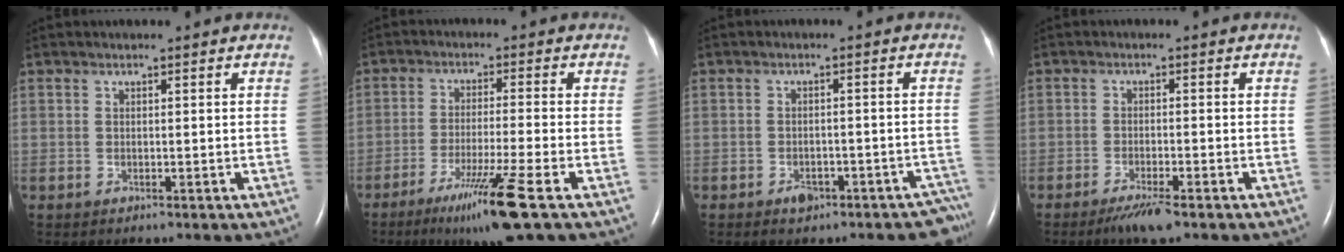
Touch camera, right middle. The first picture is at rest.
{"total": 9.5, "force": [-5.5, -1.4, 7.6], "torque": [-0.140, -0.032, -0.099]}
{"total": 5.7, "force": [-4.4, 3.0, 1.8], "torque": [0.003, 0.020, -0.061]}
{"total": 4.1, "force": [-2.9, 0.3, 2.8], "torque": [-0.056, -0.009, -0.051]}